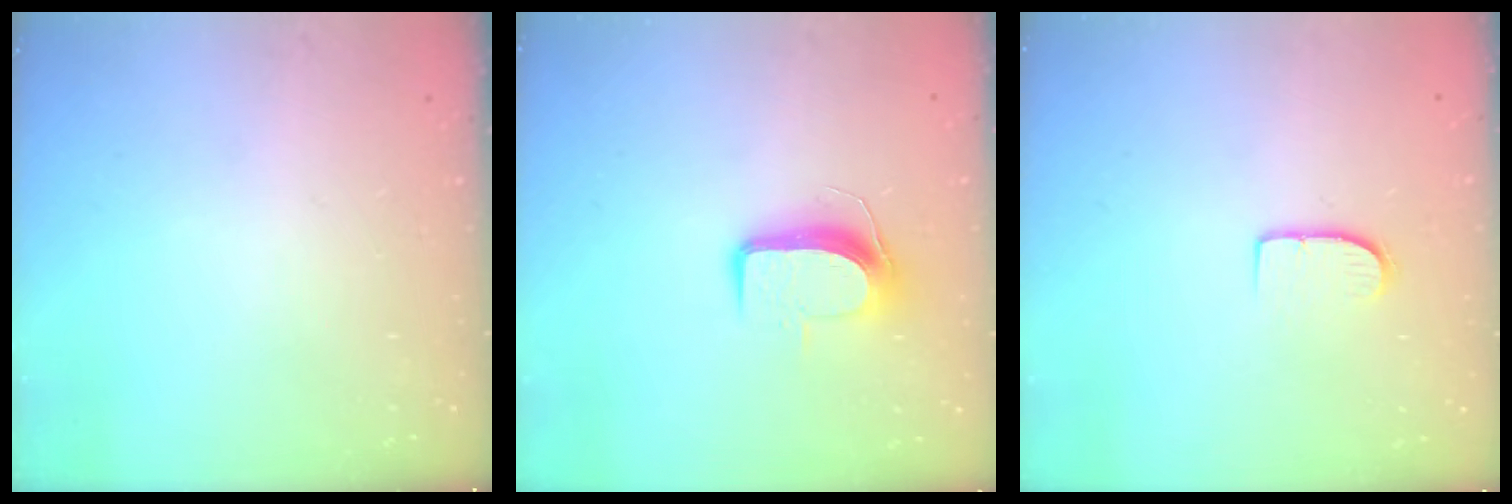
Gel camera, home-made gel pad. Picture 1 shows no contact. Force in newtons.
{"total": 9.2, "press": 9.2, "slide": 0.7}
{"total": 6.6, "press": 6.6, "slide": 0.5}